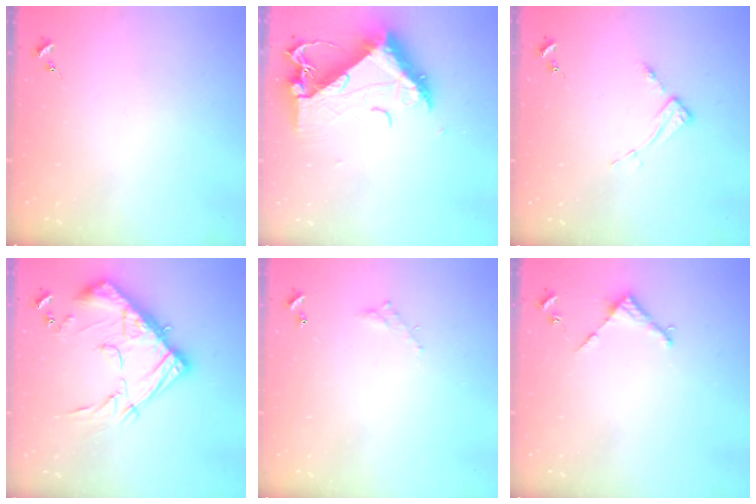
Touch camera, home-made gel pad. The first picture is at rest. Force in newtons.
{"total": 13.1, "press": 13.1, "slide": 1.4}
{"total": 5.3, "press": 5.2, "slide": 0.1}
{"total": 19.3, "press": 19.2, "slide": 2.0}
{"total": 3.5, "press": 3.5, "slide": 0.2}
{"total": 2.9, "press": 2.8, "slide": 0.2}